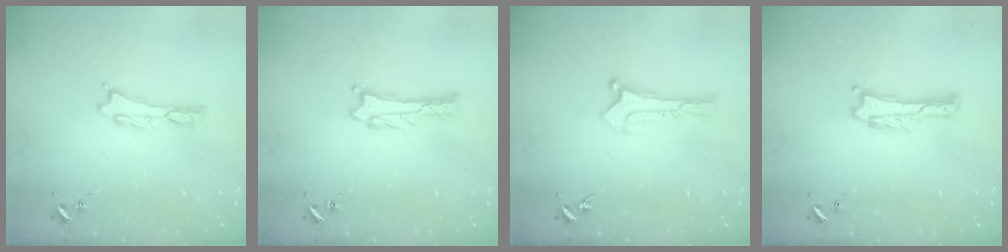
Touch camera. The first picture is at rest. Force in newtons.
{"total": 1.0, "press": 1.0, "slide": 0.1}
{"total": 0.0}
{"total": 0.0}